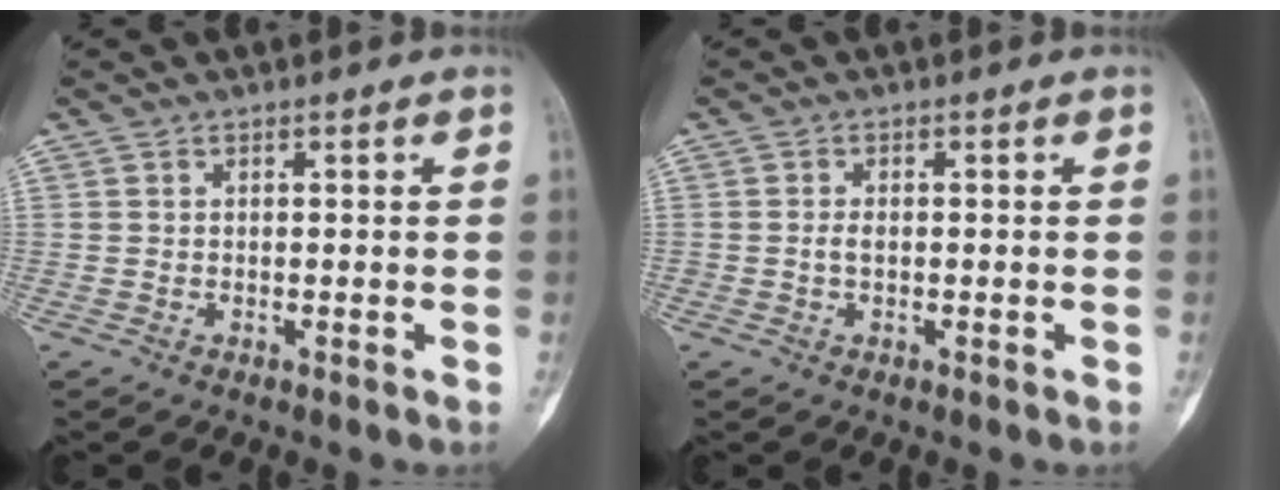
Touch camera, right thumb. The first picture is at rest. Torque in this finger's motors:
{"motor_torque": [0.06, -0.31, 0.26, 0.08, 0.00]}